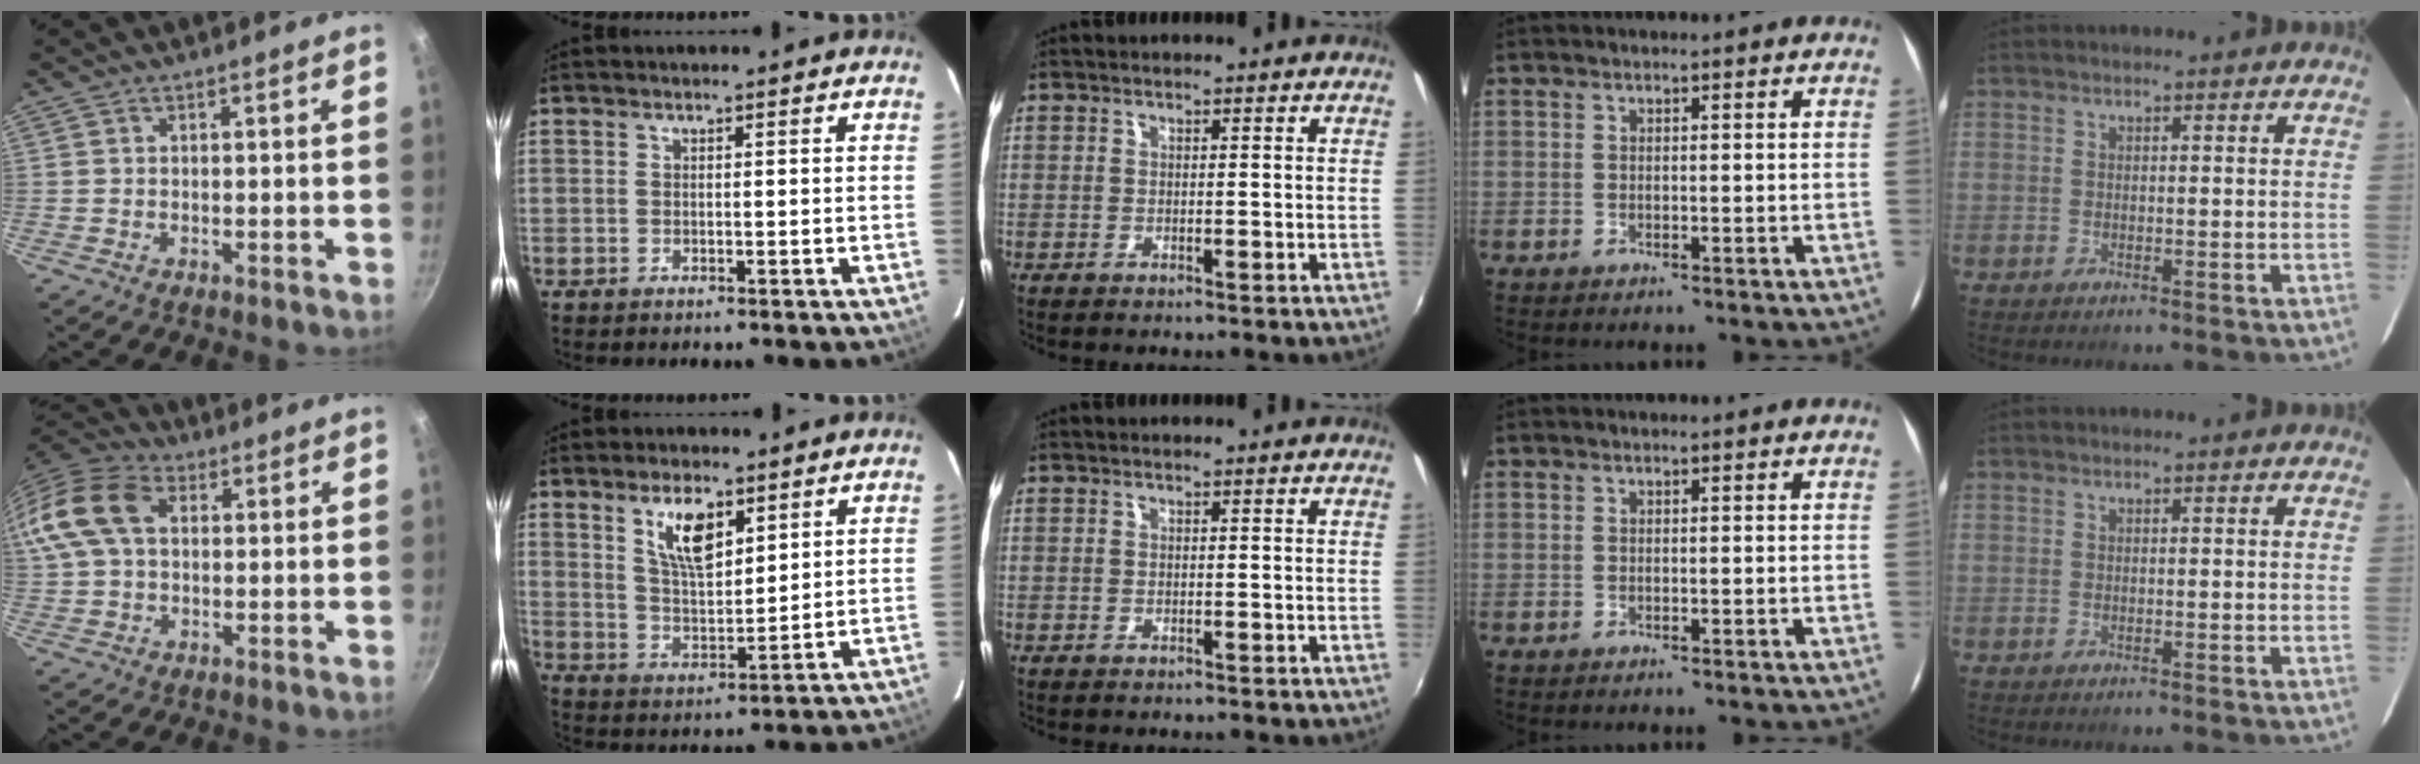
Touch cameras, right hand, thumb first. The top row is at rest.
{"thumb": {"total": 14.5, "force": [3.2, 9.9, 10.1], "torque": [-0.189, 0.028, 0.043]}, "index": {"total": 8.8, "force": [4.7, 3.7, 6.5], "torque": [-0.113, 0.003, 0.096]}}